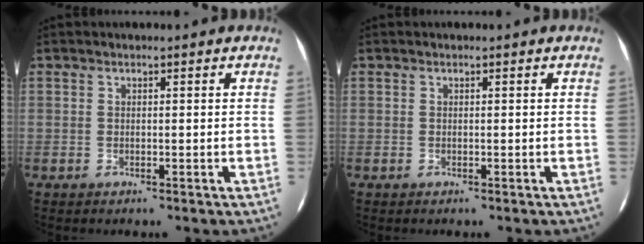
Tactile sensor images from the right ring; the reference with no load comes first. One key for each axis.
{"total": 0.0}